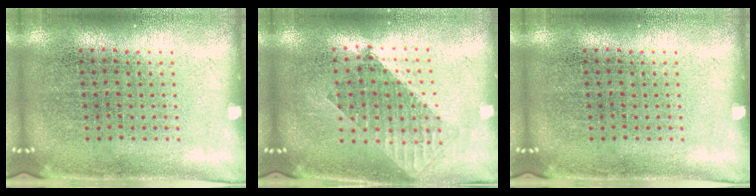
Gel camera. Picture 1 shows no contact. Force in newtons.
{"total": 1.6, "press": 1.3, "slide": 0.8}
{"total": 0.0}